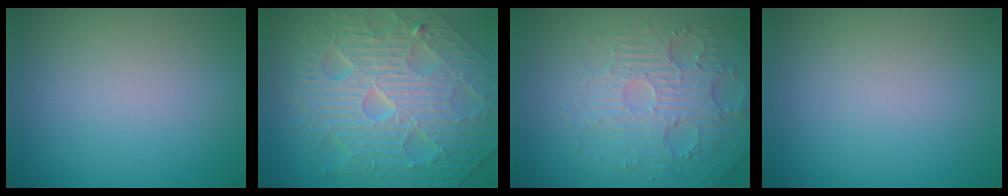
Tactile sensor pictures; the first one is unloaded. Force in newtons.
{"total": 11.7, "press": 7.8, "slide": 8.8}
{"total": 4.5, "press": 3.7, "slide": 2.6}
{"total": 0.0}